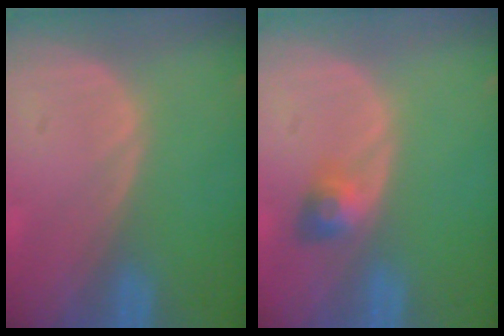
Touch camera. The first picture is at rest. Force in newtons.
{"total": 3.0, "press": 2.6, "slide": 1.3}